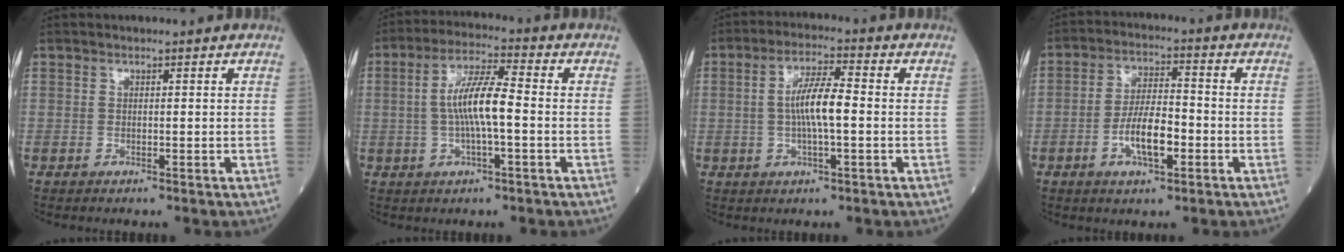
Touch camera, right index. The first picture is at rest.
{"total": 8.3, "force": [-0.5, 1.2, 8.1], "torque": [-0.160, 0.011, -0.015]}
{"total": 6.9, "force": [-0.2, 1.1, 6.8], "torque": [-0.132, 0.009, -0.009]}
{"total": 7.7, "force": [-2.6, 2.5, 6.9], "torque": [-0.132, 0.007, -0.047]}